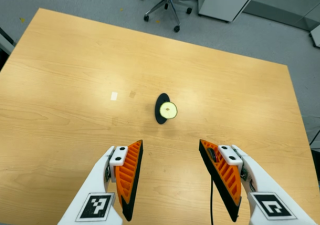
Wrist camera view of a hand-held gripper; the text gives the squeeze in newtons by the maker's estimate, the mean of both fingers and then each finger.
{"total": 0.0}